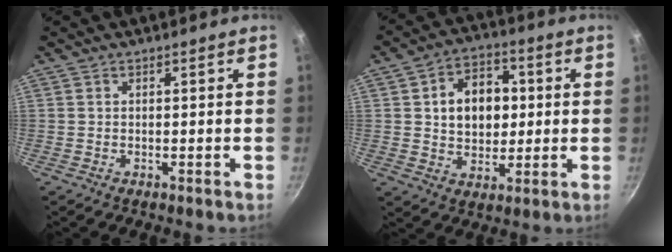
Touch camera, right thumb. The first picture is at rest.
{"total": 12.1, "force": [1.7, 8.9, 8.0], "torque": [-0.087, 0.006, 0.026]}